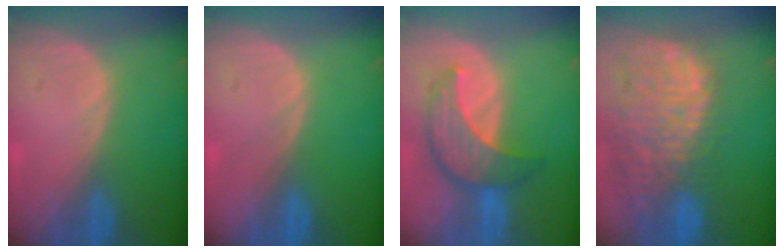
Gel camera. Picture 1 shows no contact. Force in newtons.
{"total": 0.0}
{"total": 7.9, "press": 7.5, "slide": 2.4}
{"total": 14.4, "press": 11.9, "slide": 8.2}